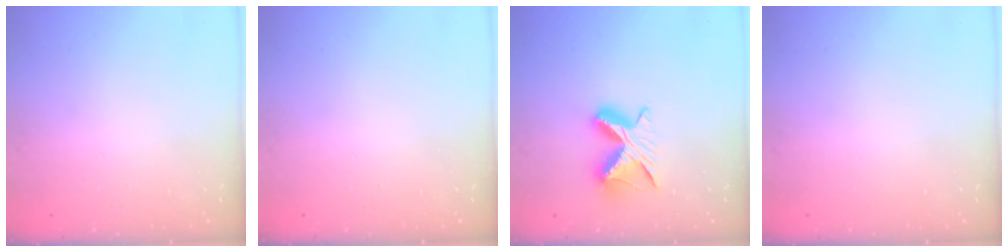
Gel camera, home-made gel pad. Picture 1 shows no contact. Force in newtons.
{"total": 0.0}
{"total": 8.9, "press": 8.8, "slide": 1.0}
{"total": 0.0}